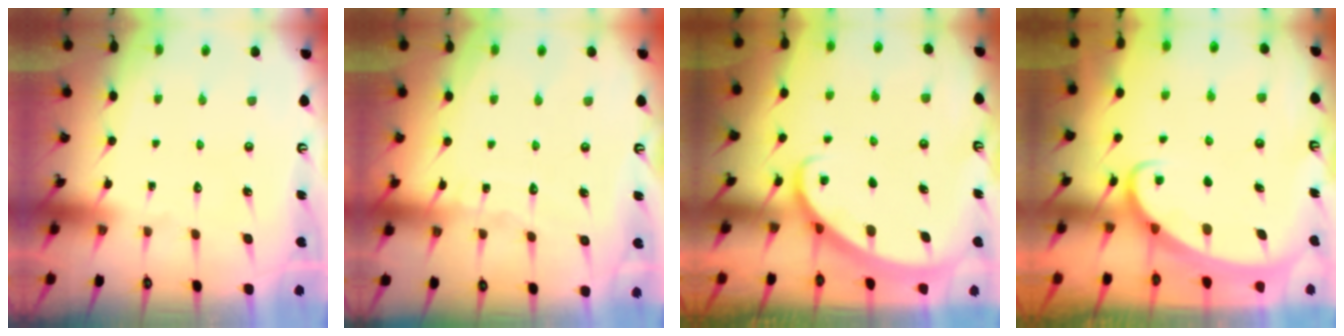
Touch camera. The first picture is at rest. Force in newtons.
{"total": 5.6, "press": 5.6, "slide": 0.4}
{"total": 1.8, "press": 1.8, "slide": 0.1}
{"total": 2.0, "press": 2.0, "slide": 0.0}